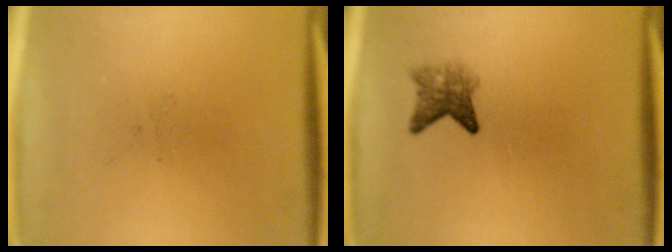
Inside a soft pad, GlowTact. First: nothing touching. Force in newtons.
{"total": 3.0}